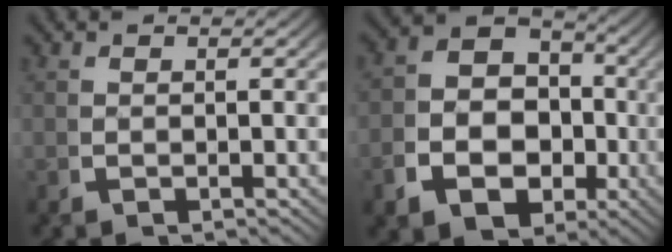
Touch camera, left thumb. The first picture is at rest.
{"total": 12.2, "force": [-1.3, 9.9, 7.0], "torque": [-0.142, -0.031, -0.018]}